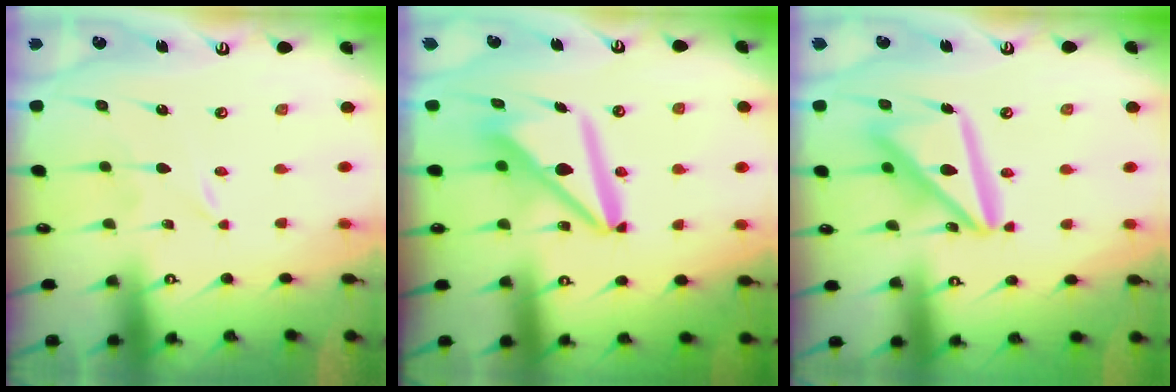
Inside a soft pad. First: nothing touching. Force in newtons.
{"total": 12.9, "press": 12.8, "slide": 1.5}
{"total": 15.9, "press": 15.8, "slide": 1.6}